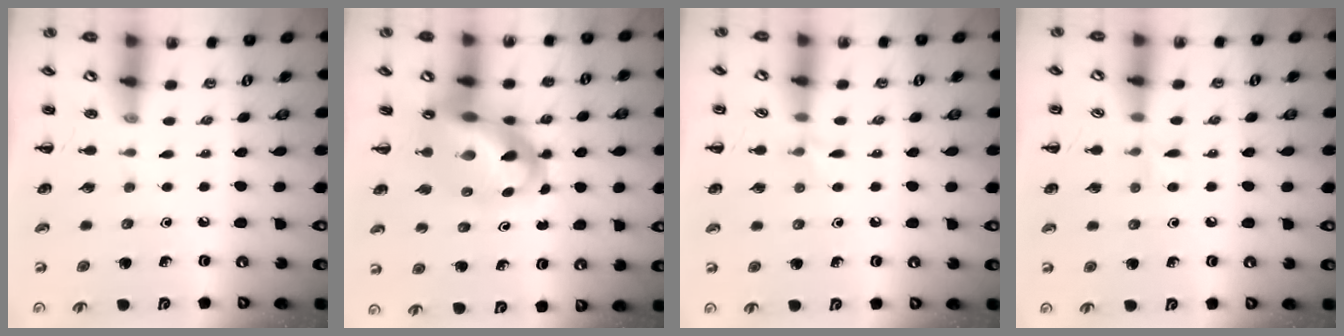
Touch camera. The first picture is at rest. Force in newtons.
{"total": 13.3, "press": 12.8, "slide": 3.8}
{"total": 5.2, "press": 4.9, "slide": 1.8}
{"total": 4.7, "press": 4.4, "slide": 1.6}